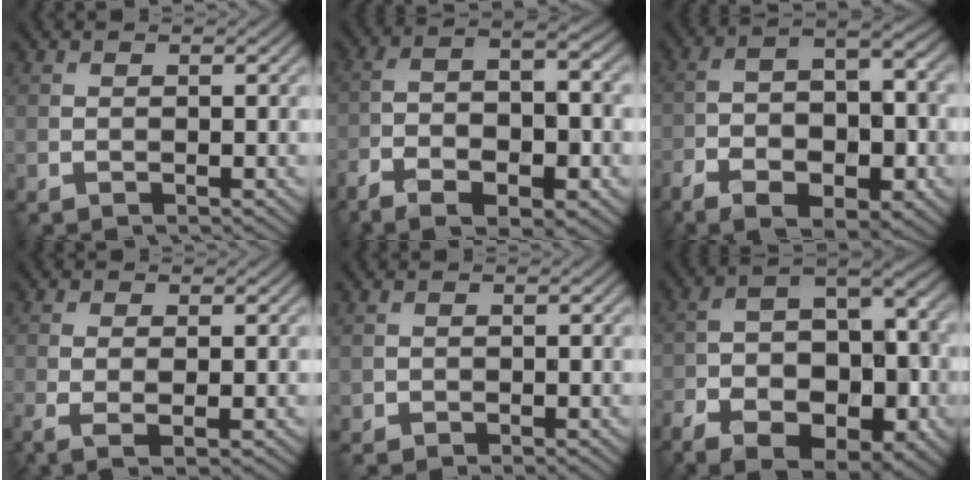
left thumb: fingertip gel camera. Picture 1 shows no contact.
{"total": 12.6, "force": [-6.5, 4.2, 9.9], "torque": [-0.191, -0.021, -0.102]}
{"total": 13.5, "force": [-6.6, 5.9, 10.2], "torque": [-0.182, -0.026, -0.101]}
{"total": 2.9, "force": [-0.5, 0.8, 2.8], "torque": [-0.063, -0.004, -0.010]}
{"total": 0.8, "force": [0.0, 0.8, 0.1], "torque": [-0.002, -0.006, 0.000]}
{"total": 14.2, "force": [-6.8, 7.5, 9.9], "torque": [-0.166, -0.020, -0.104]}